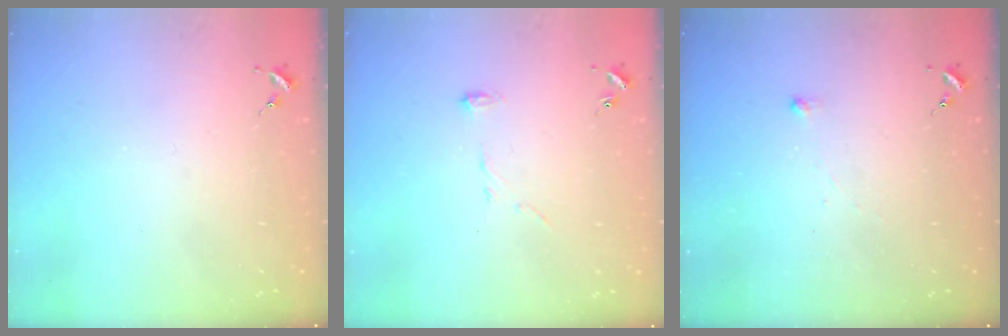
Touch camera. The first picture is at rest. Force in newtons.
{"total": 6.9, "press": 6.9, "slide": 0.6}
{"total": 2.5, "press": 2.5, "slide": 0.5}